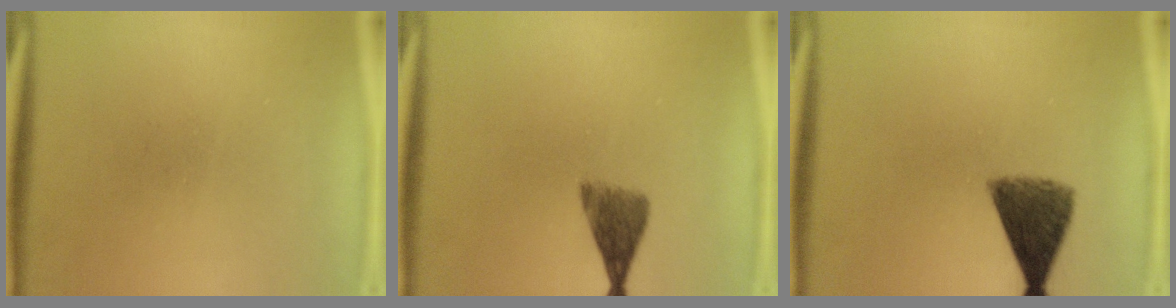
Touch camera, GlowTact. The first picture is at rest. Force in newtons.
{"total": 4.5}
{"total": 7.8}